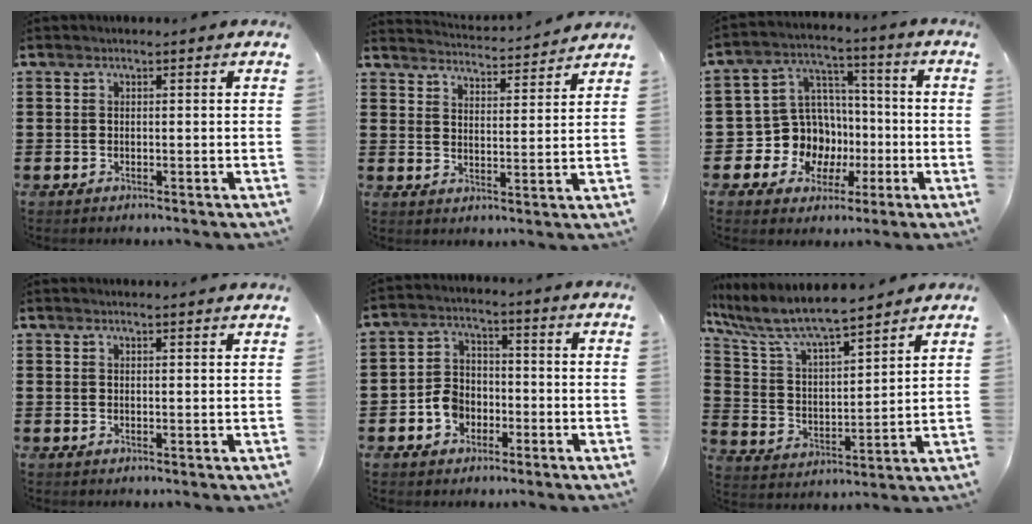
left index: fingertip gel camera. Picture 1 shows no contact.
{"total": 3.5, "force": [3.5, -0.5, 0.1], "torque": [-0.018, -0.029, 0.057]}
{"total": 9.9, "force": [-1.8, 9.5, 2.4], "torque": [-0.094, 0.008, -0.023]}
{"total": 1.3, "force": [1.3, -0.2, 0.3], "torque": [-0.005, -0.003, 0.025]}
{"total": 5.0, "force": [-2.2, 3.9, 2.1], "torque": [-0.060, 0.010, -0.047]}
{"total": 7.7, "force": [6.9, 1.3, 3.3], "torque": [-0.095, -0.040, 0.115]}